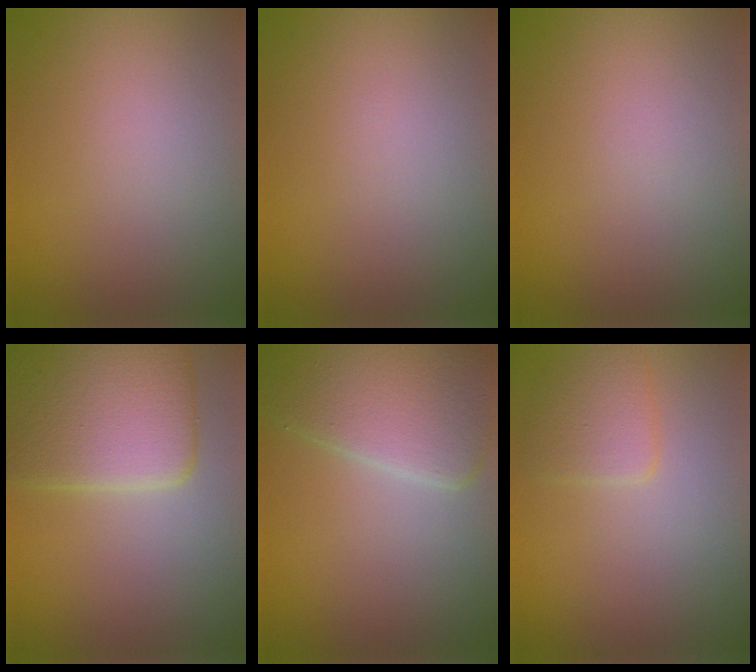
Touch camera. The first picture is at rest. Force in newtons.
{"total": 0.0}
{"total": 0.0}
{"total": 6.9, "press": 6.9, "slide": 0.5}
{"total": 6.3, "press": 6.3, "slide": 0.4}
{"total": 2.0, "press": 2.0, "slide": 0.1}